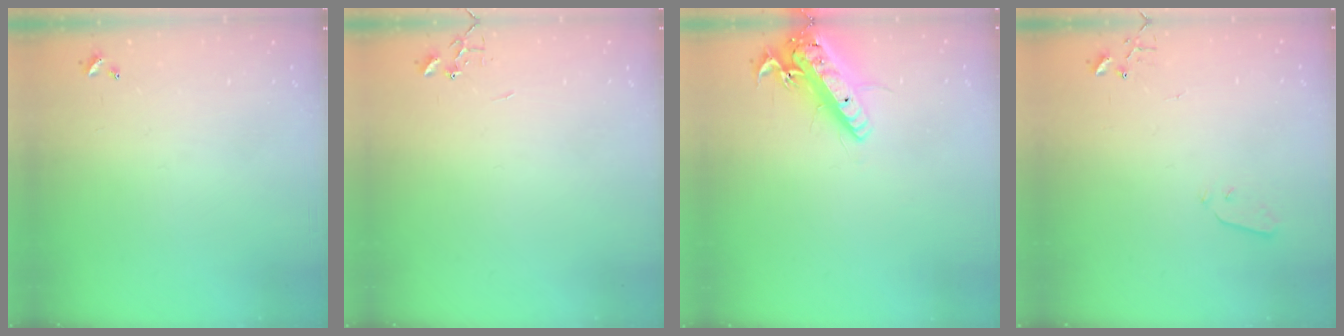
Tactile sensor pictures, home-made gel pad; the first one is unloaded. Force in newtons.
{"total": 0.0}
{"total": 17.6, "press": 17.2, "slide": 3.6}
{"total": 3.7, "press": 3.7, "slide": 0.1}